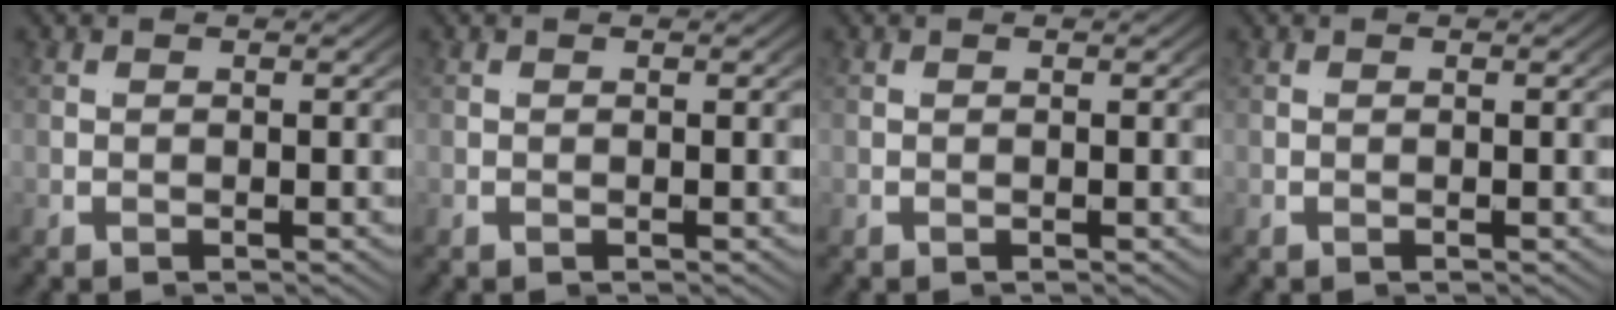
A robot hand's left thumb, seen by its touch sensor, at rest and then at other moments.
{"total": 0.0}
{"total": 0.0}
{"total": 0.0}